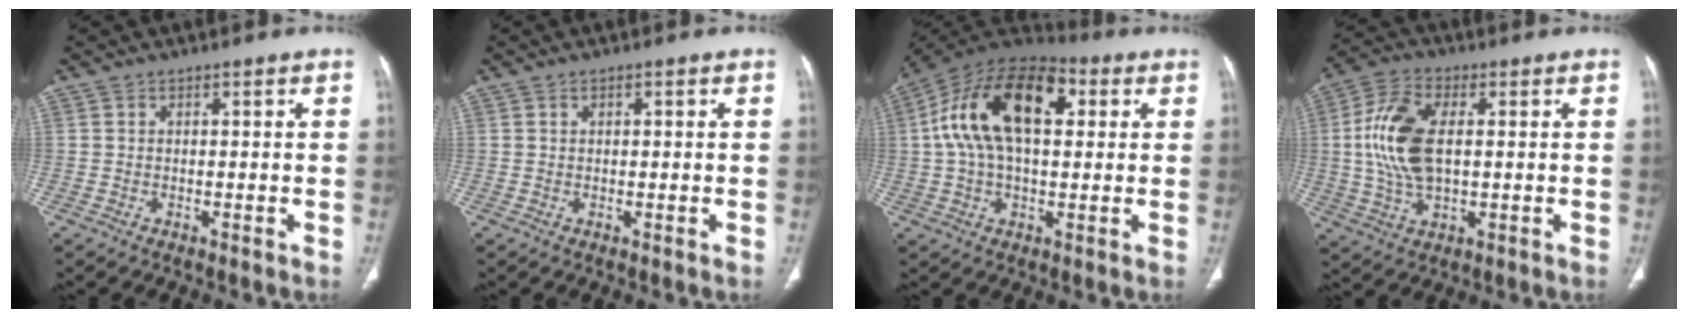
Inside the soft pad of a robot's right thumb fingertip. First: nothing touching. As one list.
[{"total": 0.9, "force": [0.4, 0.4, 0.7], "torque": [-0.013, 0.002, 0.006]}, {"total": 20.1, "force": [4.4, 11.0, 16.2], "torque": [-0.285, 0.031, 0.065]}, {"total": 13.3, "force": [1.3, 7.2, 11.1], "torque": [-0.234, 0.007, 0.026]}]